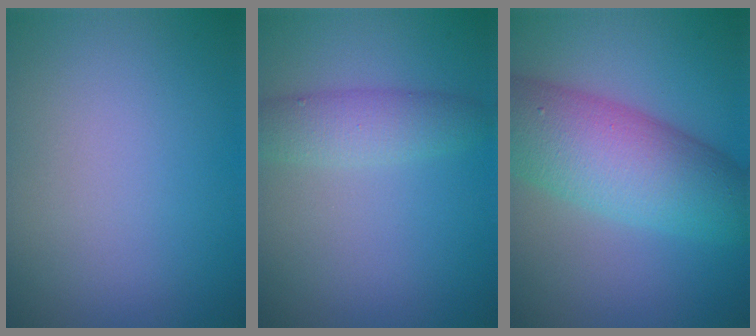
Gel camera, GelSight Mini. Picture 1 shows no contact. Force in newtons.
{"total": 2.9, "press": 2.9, "slide": 0.0}
{"total": 9.4, "press": 9.4, "slide": 0.3}